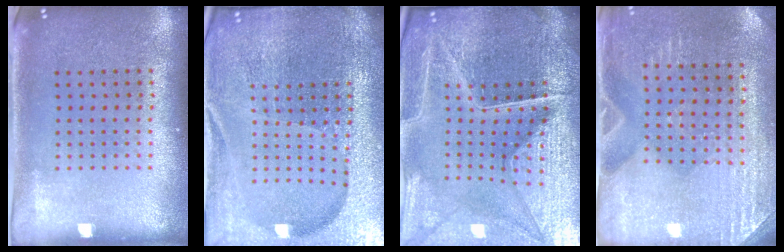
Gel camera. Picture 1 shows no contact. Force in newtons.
{"total": 5.5, "press": 5.0, "slide": 2.3}
{"total": 5.6, "press": 5.2, "slide": 2.0}
{"total": 3.0, "press": 2.9, "slide": 0.7}